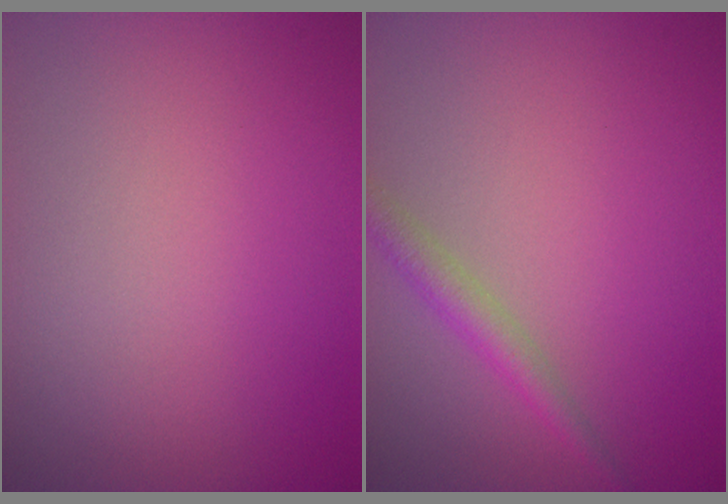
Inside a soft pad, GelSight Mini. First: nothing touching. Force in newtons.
{"total": 2.1, "press": 2.1, "slide": 0.0}